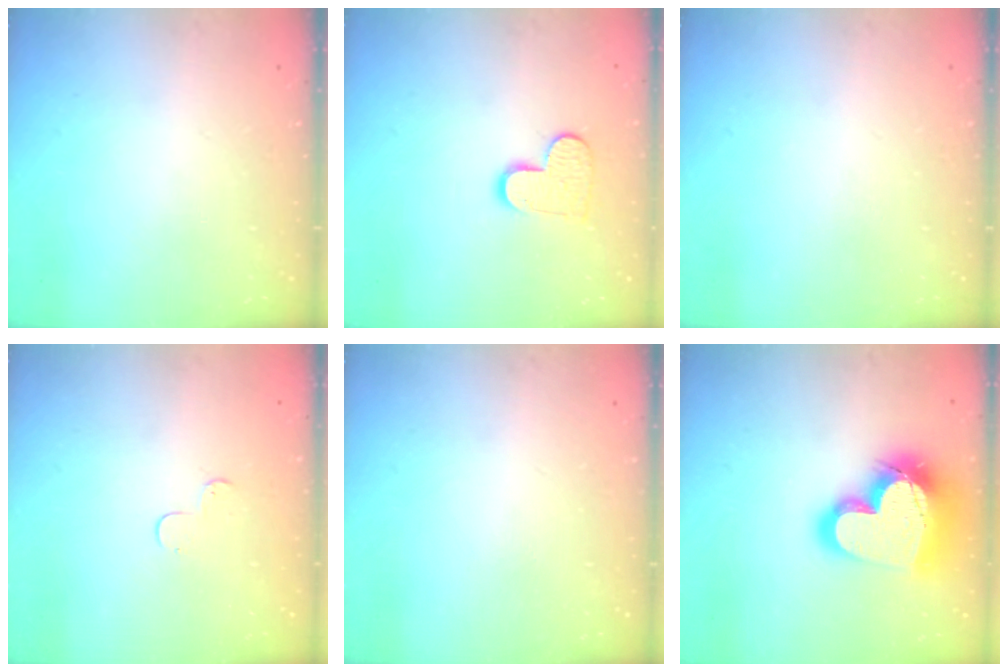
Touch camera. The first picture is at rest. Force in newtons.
{"total": 8.8, "press": 8.8, "slide": 0.2}
{"total": 0.0}
{"total": 3.7, "press": 3.7, "slide": 0.5}
{"total": 0.0}
{"total": 24.7, "press": 24.6, "slide": 2.1}